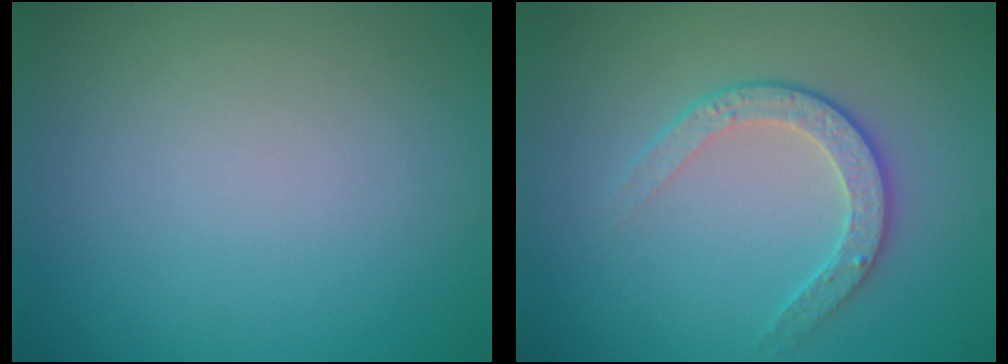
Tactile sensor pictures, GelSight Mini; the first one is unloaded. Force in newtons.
{"total": 2.6, "press": 2.0, "slide": 1.7}